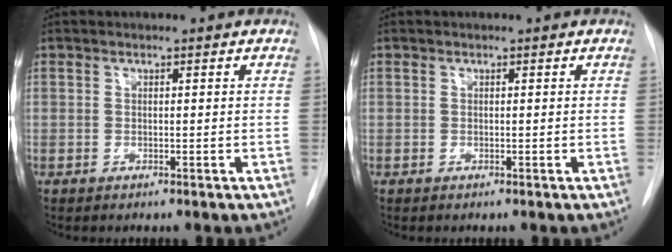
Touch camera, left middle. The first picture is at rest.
{"total": 0.0}